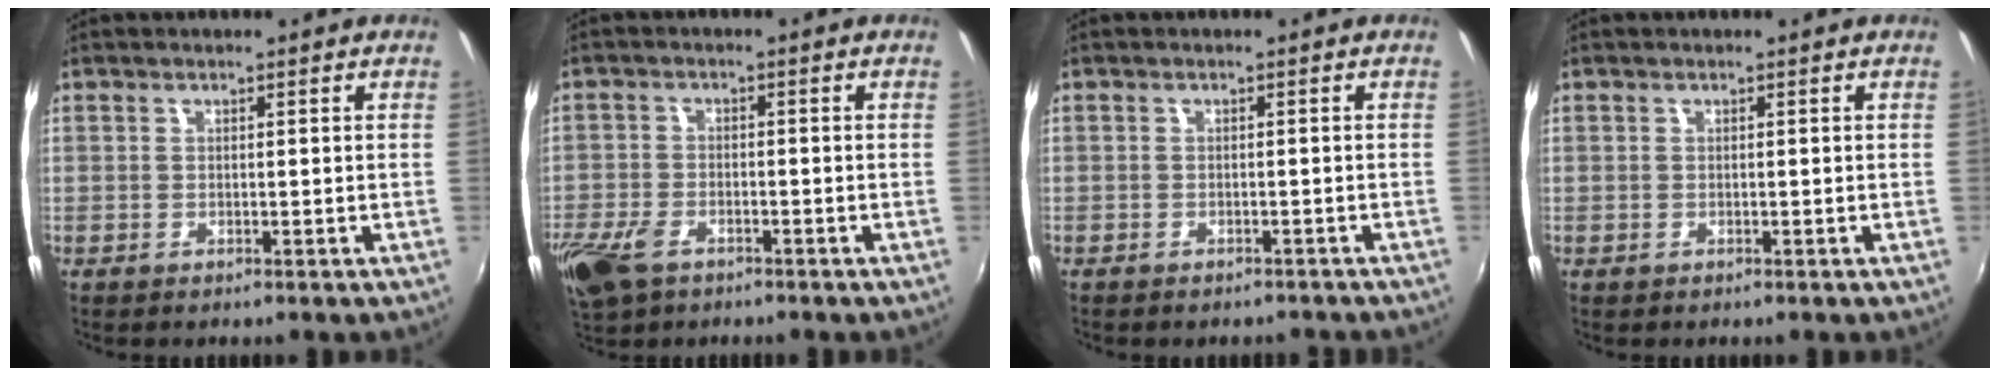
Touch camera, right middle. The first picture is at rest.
{"total": 8.6, "force": [-5.3, 4.7, 4.9], "torque": [-0.134, -0.021, -0.099]}
{"total": 3.6, "force": [-3.2, 1.2, 1.1], "torque": [-0.019, -0.008, -0.037]}
{"total": 0.0}